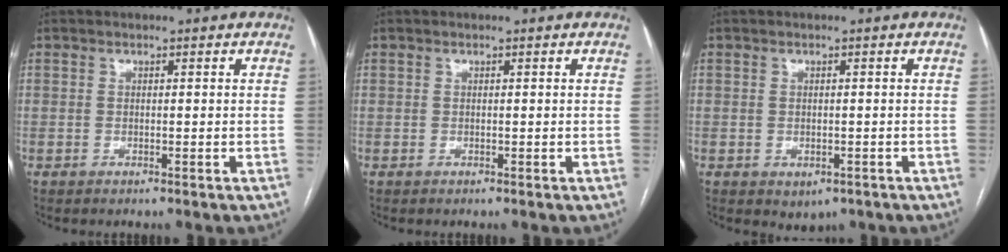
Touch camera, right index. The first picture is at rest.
{"total": 0.0}
{"total": 2.7, "force": [-1.3, 1.9, 1.3], "torque": [-0.009, 0.000, -0.004]}